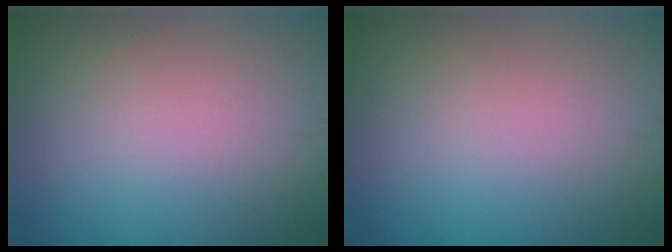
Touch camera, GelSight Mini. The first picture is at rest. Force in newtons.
{"total": 0.0}